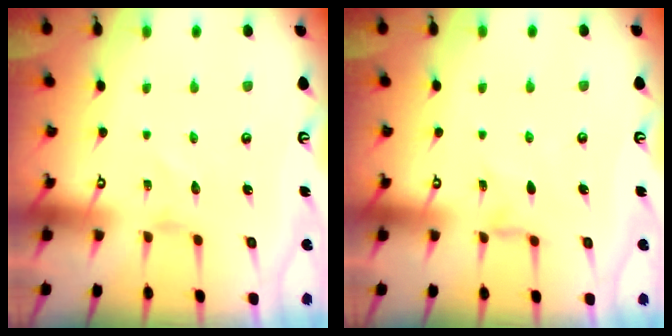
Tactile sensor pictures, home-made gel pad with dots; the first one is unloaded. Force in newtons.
{"total": 2.5, "press": 2.4, "slide": 0.5}